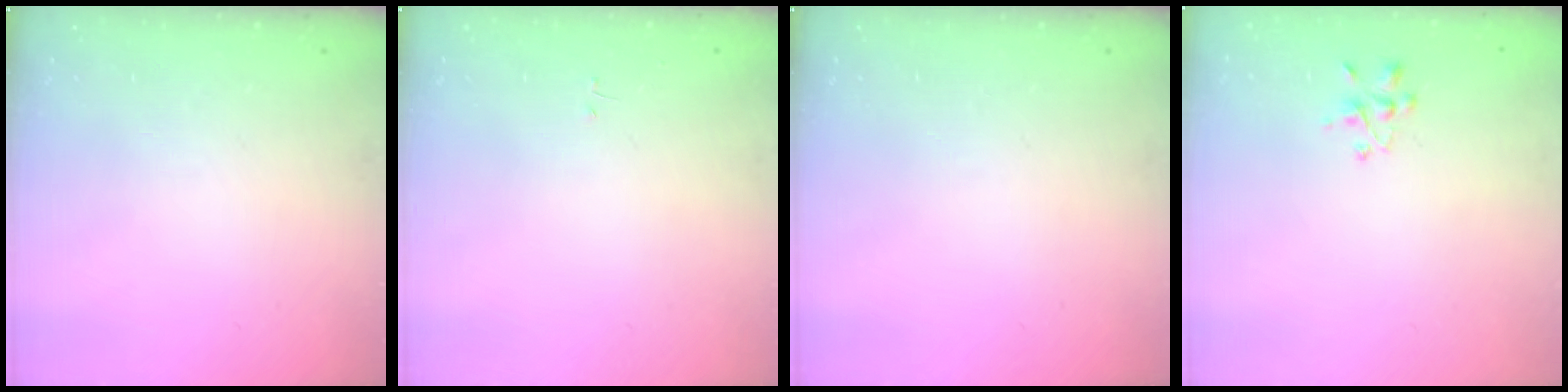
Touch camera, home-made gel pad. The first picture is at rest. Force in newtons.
{"total": 0.0}
{"total": 0.0}
{"total": 2.2, "press": 2.1, "slide": 0.8}